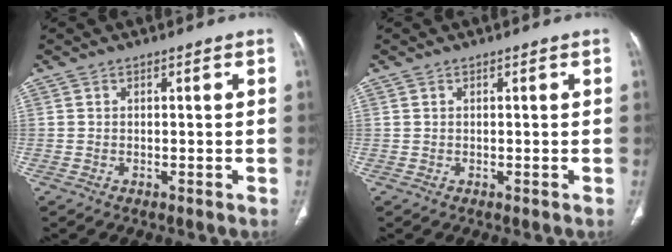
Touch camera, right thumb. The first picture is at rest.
{"total": 0.0}